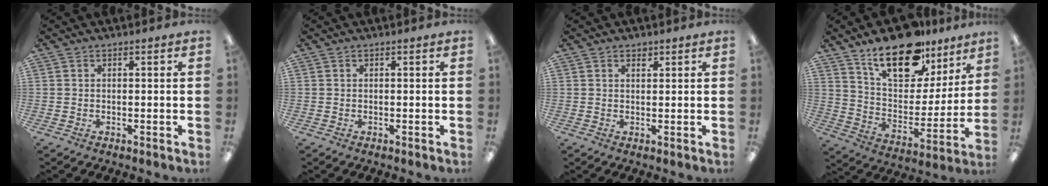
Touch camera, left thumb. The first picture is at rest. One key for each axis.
{"total": 0.0}
{"total": 1.4, "fx": 1.1, "fy": 0.7, "fz": 0.6, "tx": -0.005, "ty": -0.004, "tz": 0.019}
{"total": 20.5, "fx": 14.2, "fy": 9.9, "fz": 10.8, "tx": -0.173, "ty": -0.081, "tz": 0.248}